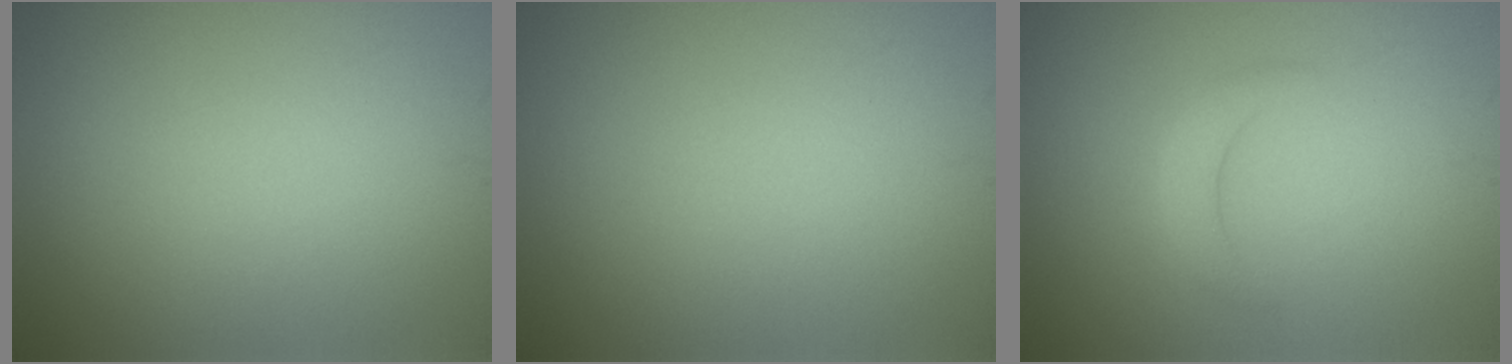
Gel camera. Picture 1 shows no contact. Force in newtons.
{"total": 0.0}
{"total": 1.9, "press": 1.9, "slide": 0.1}